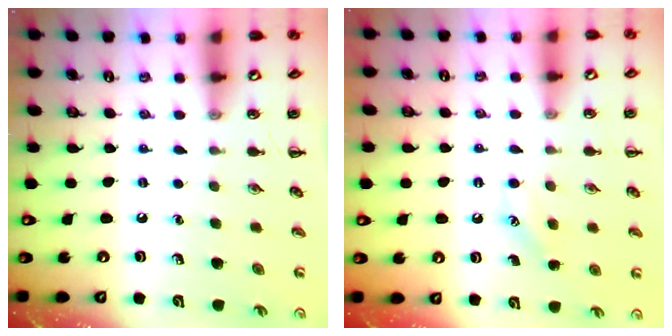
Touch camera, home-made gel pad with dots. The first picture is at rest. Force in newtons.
{"total": 5.5, "press": 5.3, "slide": 1.4}